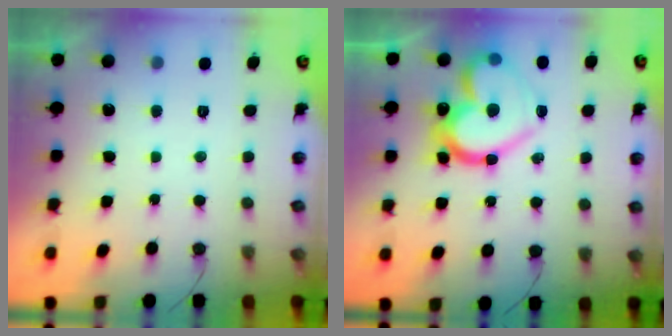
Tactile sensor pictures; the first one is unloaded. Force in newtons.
{"total": 21.5, "press": 21.5, "slide": 1.3}